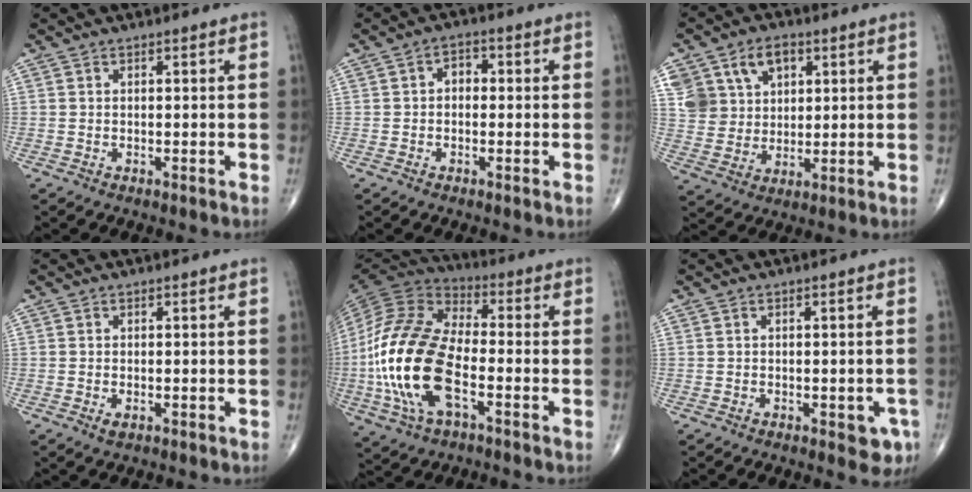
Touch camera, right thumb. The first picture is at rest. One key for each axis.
{"total": 3.0, "fx": 0.0, "fy": 2.2, "fz": 2.1, "tx": -0.016, "ty": 0.014, "tz": -0.008}
{"total": 11.6, "fx": 4.9, "fy": 8.9, "fz": 5.7, "tx": -0.073, "ty": -0.006, "tz": 0.098}
{"total": 1.2, "fx": -0.4, "fy": 0.6, "fz": 0.9, "tx": -0.018, "ty": -0.003, "tz": -0.006}
{"total": 21.5, "fx": -5.0, "fy": 10.6, "fz": 18.0, "tx": -0.384, "ty": 0.017, "tz": -0.096}
{"total": 3.9, "fx": -1.6, "fy": 2.0, "fz": 3.0, "tx": -0.014, "ty": 0.003, "tz": -0.016}